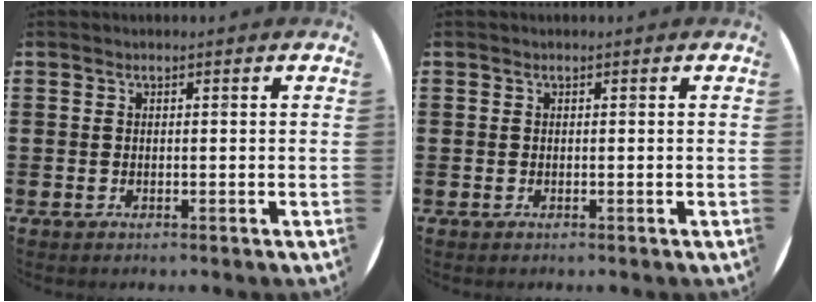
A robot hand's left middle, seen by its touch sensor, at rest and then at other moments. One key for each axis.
{"total": 0.0}